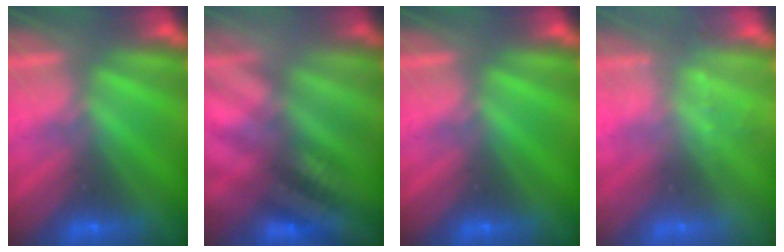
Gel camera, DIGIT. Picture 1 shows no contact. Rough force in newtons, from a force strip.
{"total": 2.9}
{"total": 0.0}
{"total": 2.4}